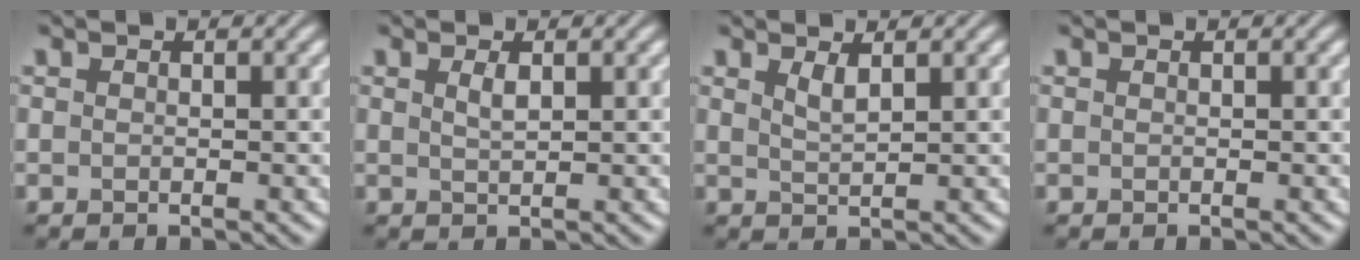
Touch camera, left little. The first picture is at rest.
{"total": 1.1, "force": [0.6, 0.3, 0.9], "torque": [-0.020, 0.002, 0.011]}
{"total": 1.5, "force": [0.9, 0.4, 1.1], "torque": [-0.022, -0.001, 0.018]}
{"total": 0.0}